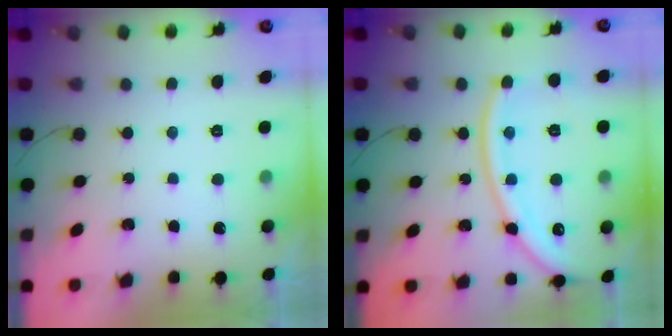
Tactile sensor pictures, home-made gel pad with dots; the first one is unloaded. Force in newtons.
{"total": 16.3, "press": 16.2, "slide": 2.0}